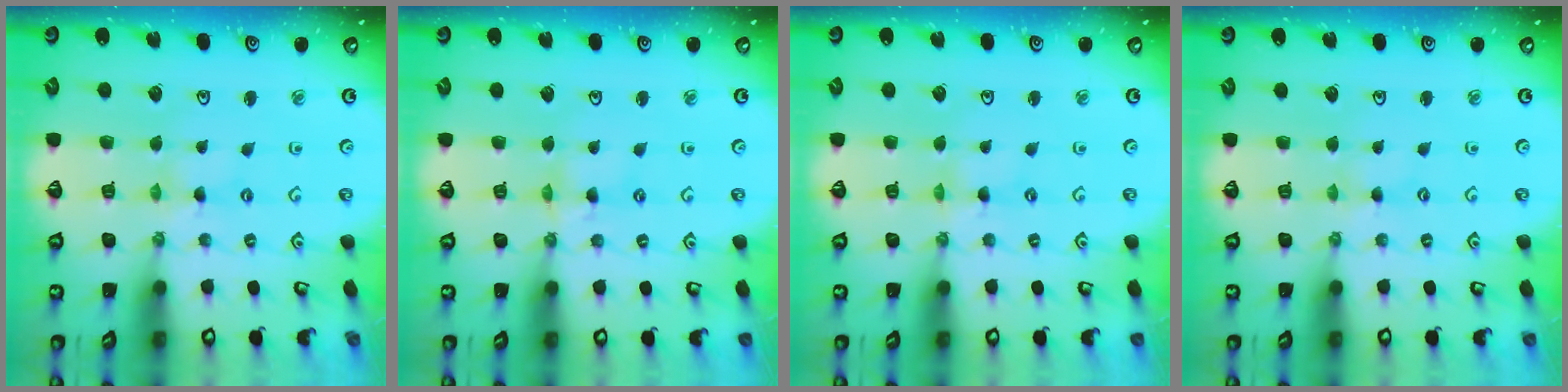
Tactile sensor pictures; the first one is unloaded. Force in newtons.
{"total": 2.4, "press": 2.4, "slide": 0.3}
{"total": 0.0}
{"total": 0.0}